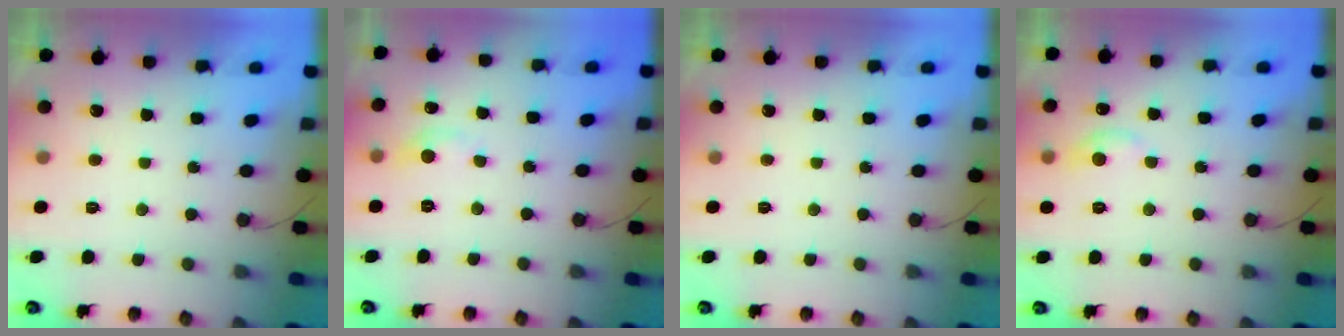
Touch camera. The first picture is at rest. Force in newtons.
{"total": 5.4, "press": 5.3, "slide": 0.6}
{"total": 0.0}
{"total": 5.7, "press": 5.7, "slide": 0.8}